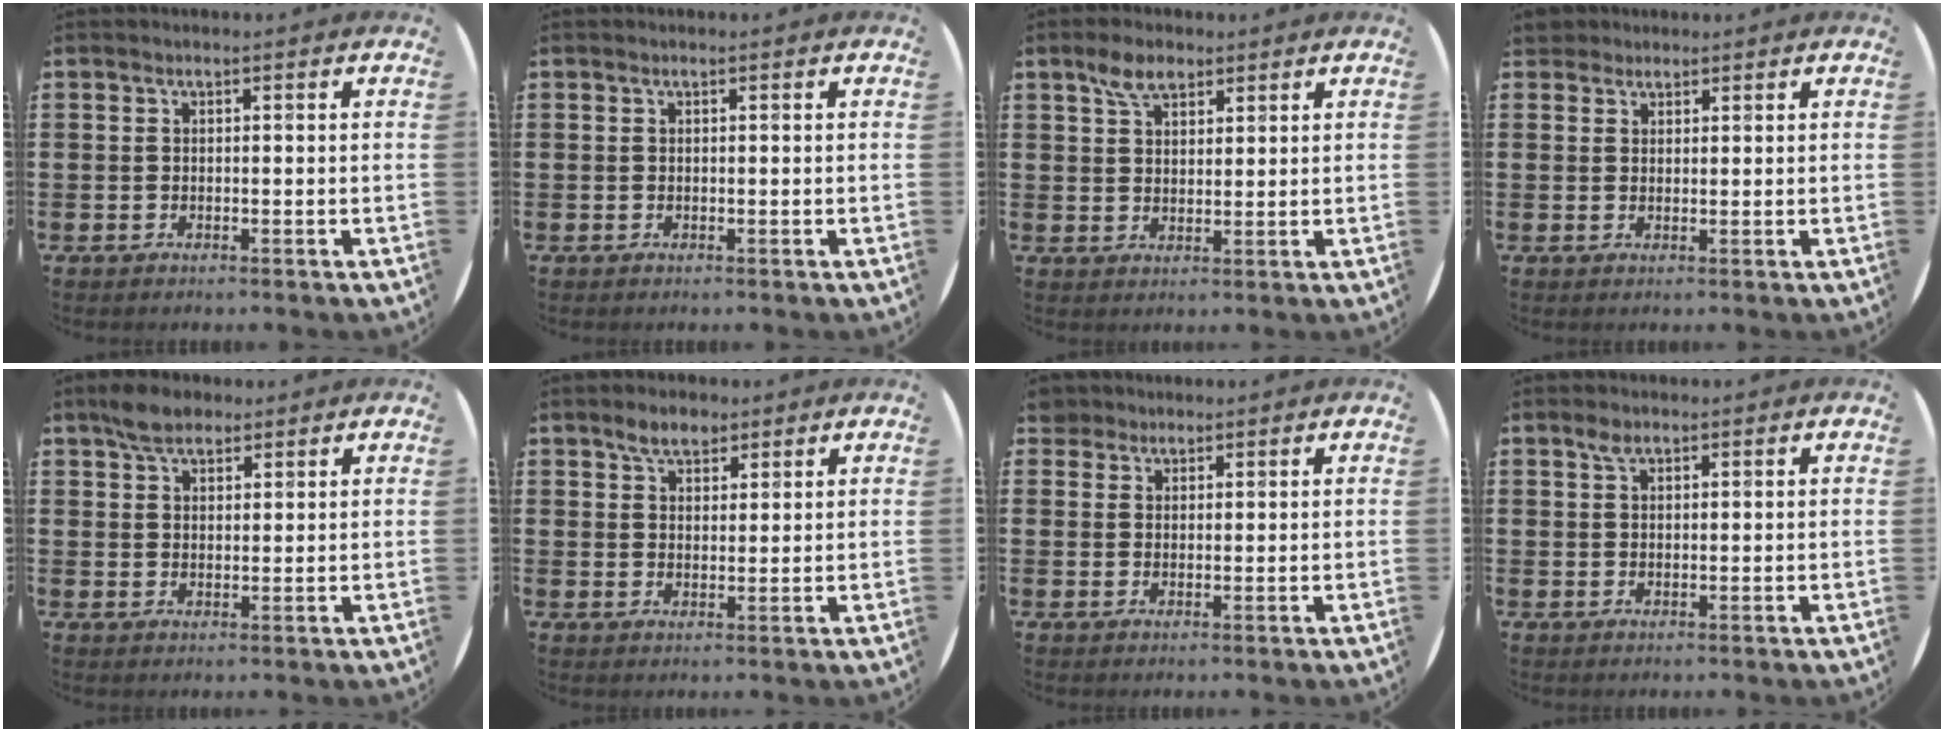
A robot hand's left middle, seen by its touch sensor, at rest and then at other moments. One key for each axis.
{"total": 0.0}
{"total": 4.4, "fx": 3.1, "fy": 2.2, "fz": 2.2, "tx": -0.033, "ty": 0.002, "tz": 0.054}
{"total": 2.2, "fx": 2.0, "fy": 0.9, "fz": 0.1, "tx": 0.002, "ty": 0.002, "tz": 0.039}
{"total": 3.9, "fx": 3.2, "fy": 1.8, "fz": 1.3, "tx": -0.024, "ty": 0.006, "tz": 0.059}
{"total": 3.7, "fx": 2.9, "fy": 1.8, "fz": 1.3, "tx": -0.014, "ty": 0.002, "tz": 0.052}
{"total": 2.2, "fx": 2.0, "fy": 1.1, "fz": 0.0, "tx": 0.004, "ty": 0.003, "tz": 0.038}
{"total": 1.6, "fx": 1.2, "fy": 0.8, "fz": 0.7, "tx": -0.008, "ty": 0.002, "tz": 0.019}